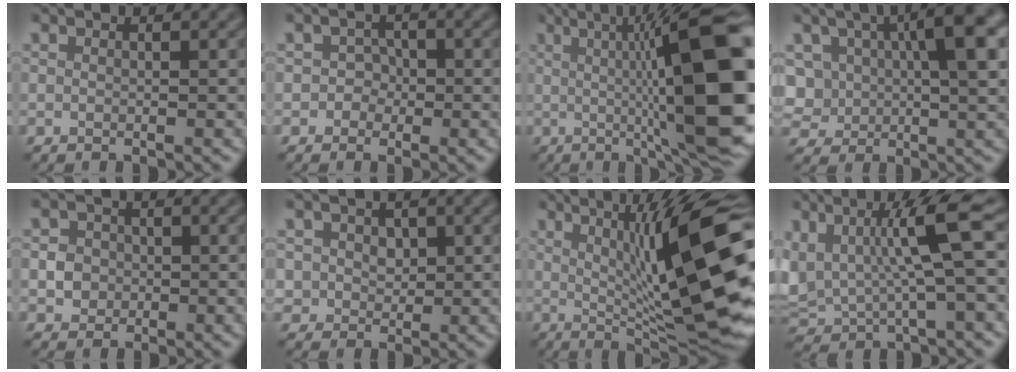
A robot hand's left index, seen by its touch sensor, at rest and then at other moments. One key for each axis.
{"total": 1.6, "fx": -0.4, "fy": 1.5, "fz": 0.4, "tx": 0.013, "ty": 0.002, "tz": -0.013}
{"total": 16.6, "fx": 0.6, "fy": 4.1, "fz": 16.1, "tx": -0.193, "ty": 0.011, "tz": 0.013}
{"total": 11.1, "fx": 2.2, "fy": 6.3, "fz": 8.8, "tx": -0.165, "ty": 0.014, "tz": 0.033}
{"total": 1.9, "fx": -0.4, "fy": 1.8, "fz": 0.5, "tx": -0.002, "ty": 0.001, "tz": -0.004}
{"total": 2.7, "fx": 0.8, "fy": 2.3, "fz": 1.2, "tx": -0.027, "ty": 0.004, "tz": 0.014}
{"total": 14.4, "fx": 1.3, "fy": 2.8, "fz": 14.0, "tx": -0.187, "ty": 0.012, "tz": 0.024}
{"total": 7.0, "fx": 1.5, "fy": 1.9, "fz": 6.6, "tx": -0.137, "ty": 0.005, "tz": 0.027}